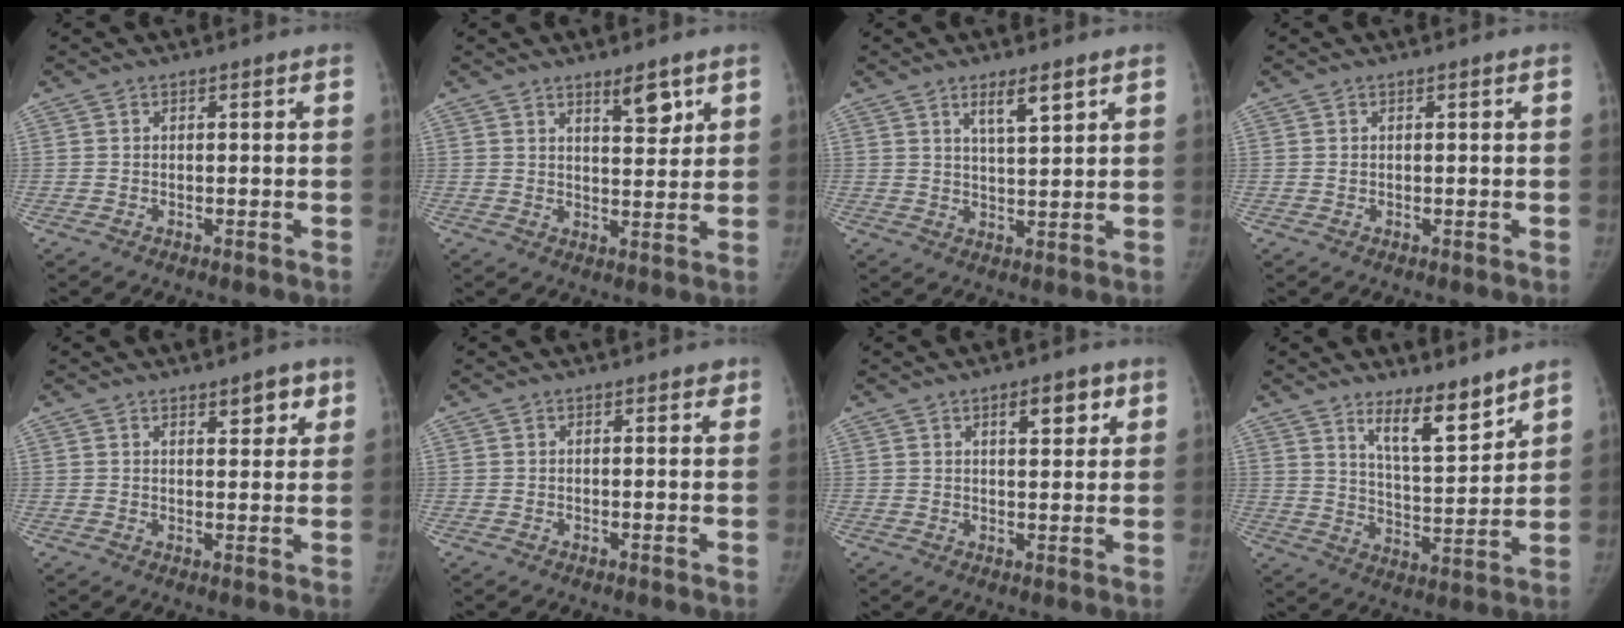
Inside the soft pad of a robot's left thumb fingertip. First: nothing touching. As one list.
[{"total": 5.1, "force": [3.3, 1.7, 3.5], "torque": [-0.037, -0.025, 0.051]}, {"total": 5.0, "force": [3.1, 1.1, 3.8], "torque": [-0.060, -0.025, 0.057]}, {"total": 0.0}, {"total": 4.1, "force": [2.4, 1.9, 2.8], "torque": [-0.015, -0.013, 0.032]}, {"total": 0.9, "force": [0.5, 0.5, 0.4], "torque": [0.006, -0.001, 0.001]}, {"total": 5.4, "force": [2.7, 2.3, 4.0], "torque": [-0.040, -0.012, 0.038]}, {"total": 10.1, "force": [7.6, 2.5, 6.2], "torque": [-0.087, -0.070, 0.137]}]